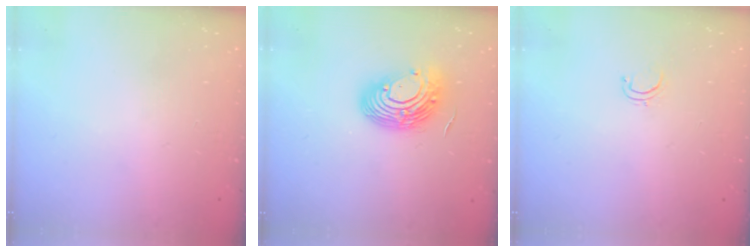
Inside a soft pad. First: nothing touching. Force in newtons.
{"total": 12.8, "press": 12.6, "slide": 2.2}
{"total": 3.3, "press": 3.2, "slide": 0.3}